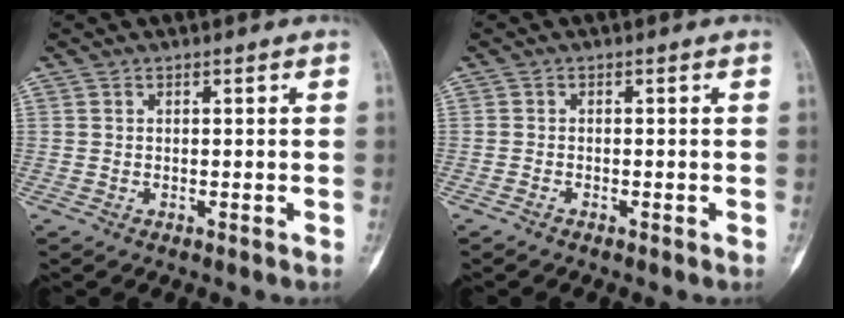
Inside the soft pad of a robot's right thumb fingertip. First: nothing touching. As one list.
[{"total": 0.6, "force": [-0.5, 0.2, 0.1], "torque": [-0.006, 0.001, -0.013]}]